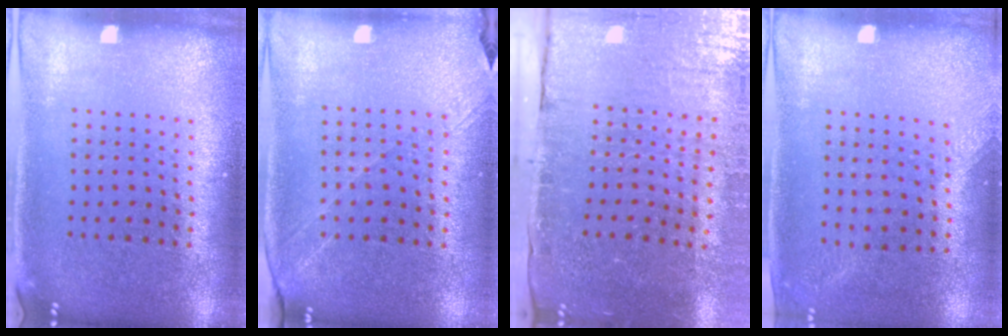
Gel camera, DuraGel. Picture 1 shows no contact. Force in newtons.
{"total": 1.4, "press": 1.3, "slide": 0.6}
{"total": 4.4, "press": 3.8, "slide": 2.2}
{"total": 1.3, "press": 1.0, "slide": 0.7}